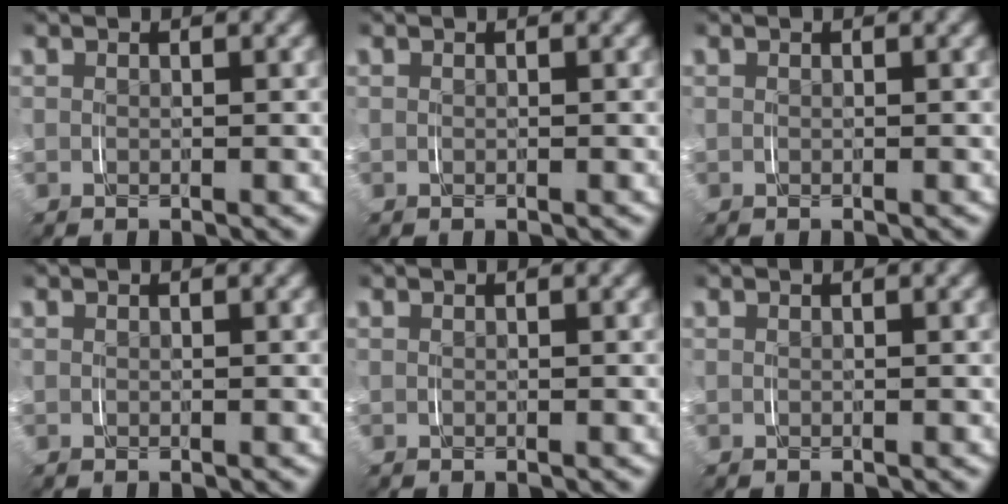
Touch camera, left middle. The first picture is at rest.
{"total": 0.0}
{"total": 0.0}
{"total": 0.0}
{"total": 0.0}
{"total": 0.0}